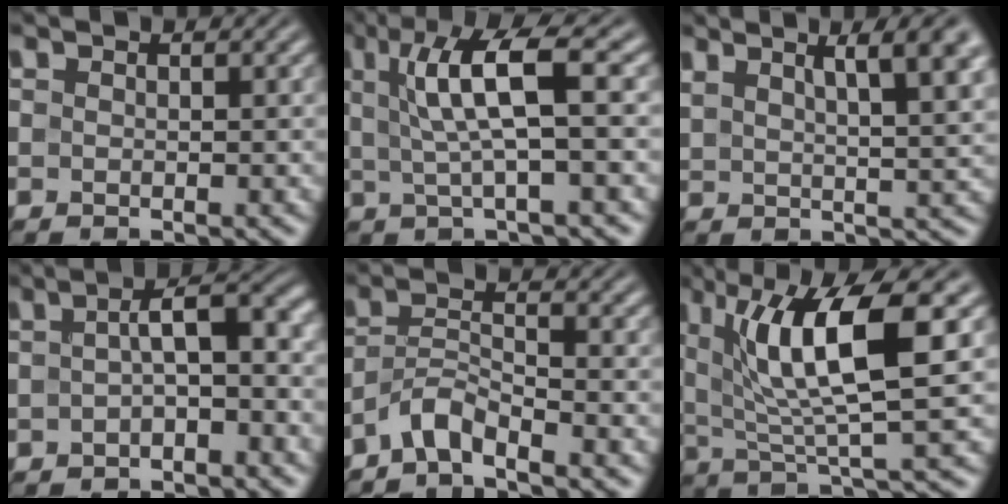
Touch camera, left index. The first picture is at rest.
{"total": 6.7, "force": [1.6, 1.3, 6.4], "torque": [-0.115, 0.007, 0.026]}
{"total": 8.0, "force": [4.2, 2.7, 6.3], "torque": [-0.056, 0.023, 0.056]}
{"total": 4.7, "force": [-0.2, 1.6, 4.4], "torque": [-0.063, 0.010, -0.009]}
{"total": 2.9, "force": [-2.4, 0.5, 1.5], "torque": [-0.030, 0.007, -0.058]}
{"total": 9.2, "force": [2.8, 2.2, 8.5], "torque": [-0.138, -0.004, 0.051]}